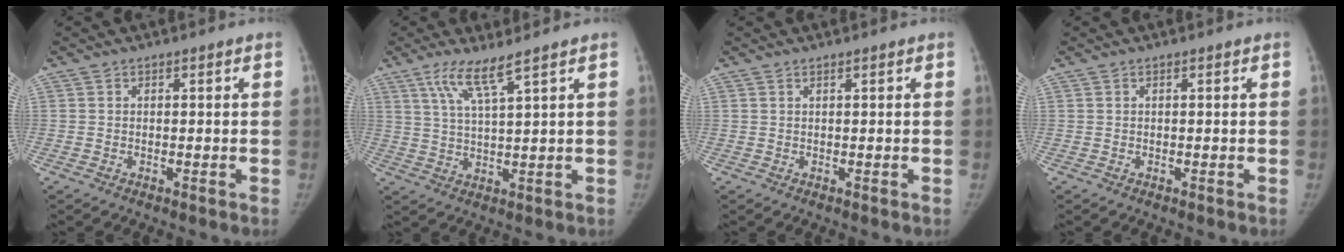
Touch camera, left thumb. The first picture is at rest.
{"total": 6.1, "force": [4.0, 0.1, 4.6], "torque": [-0.097, -0.023, 0.085]}
{"total": 0.0}
{"total": 0.0}